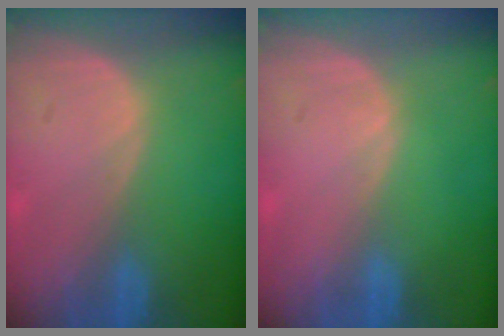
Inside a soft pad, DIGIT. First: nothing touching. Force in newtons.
{"total": 0.0}